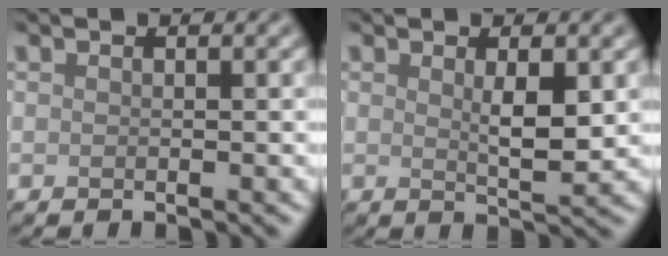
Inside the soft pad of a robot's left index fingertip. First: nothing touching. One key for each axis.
{"total": 2.7, "fx": 0.7, "fy": 0.6, "fz": 2.6, "tx": -0.044, "ty": -0.006, "tz": 0.013}